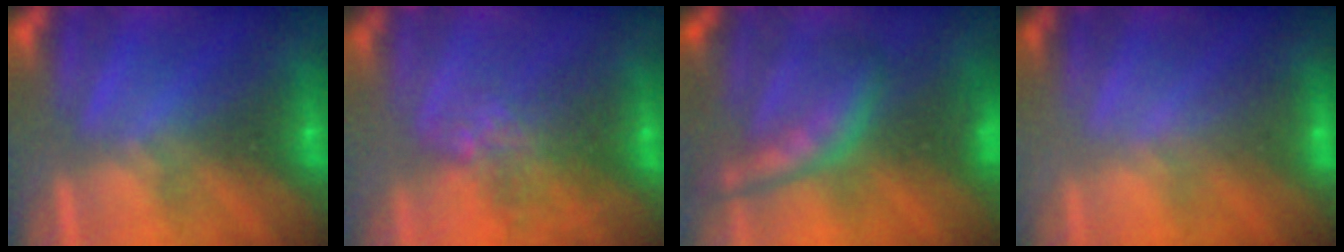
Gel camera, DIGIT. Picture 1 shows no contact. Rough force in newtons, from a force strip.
{"total": 7.6}
{"total": 8.5}
{"total": 2.3}